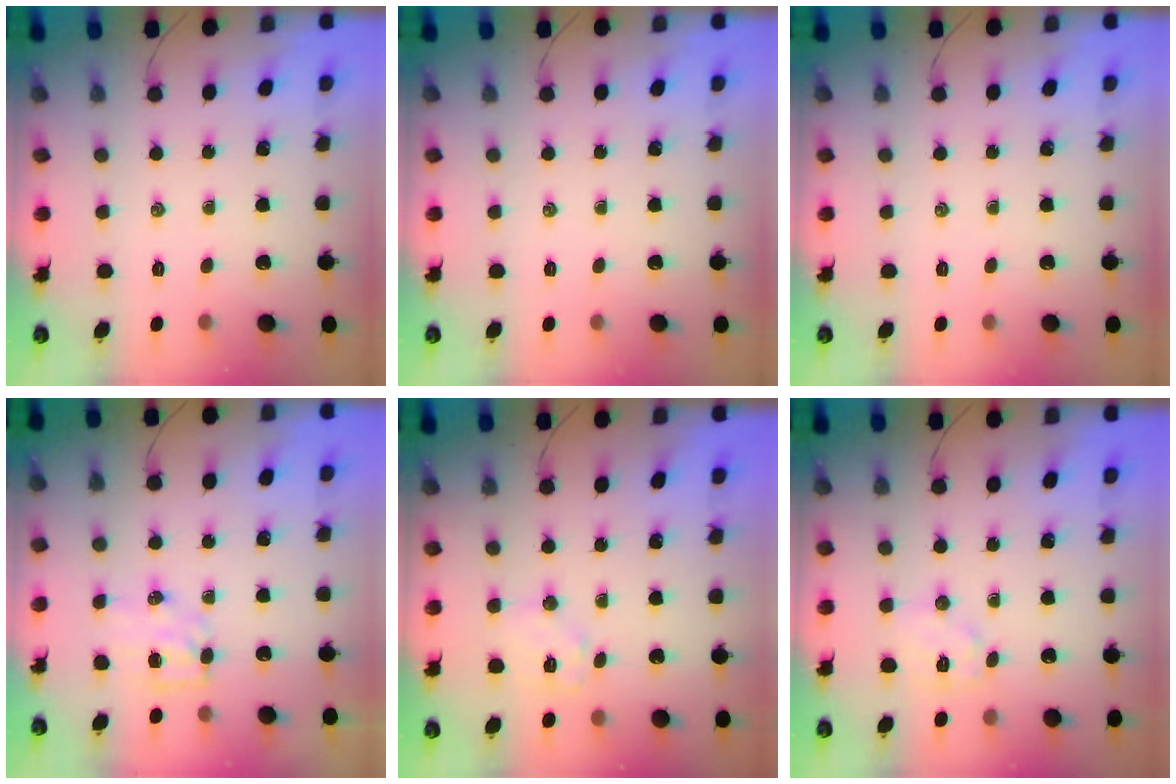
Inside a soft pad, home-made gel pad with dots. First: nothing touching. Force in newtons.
{"total": 0.0}
{"total": 0.0}
{"total": 5.4, "press": 5.4, "slide": 0.7}
{"total": 8.1, "press": 8.0, "slide": 1.4}
{"total": 6.4, "press": 6.4, "slide": 0.4}